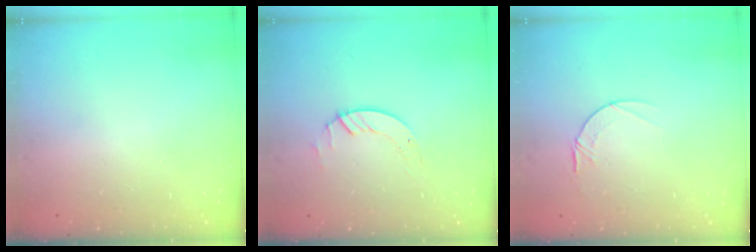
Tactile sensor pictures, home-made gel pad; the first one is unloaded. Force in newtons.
{"total": 2.0, "press": 2.0, "slide": 0.2}
{"total": 3.9, "press": 3.9, "slide": 0.4}